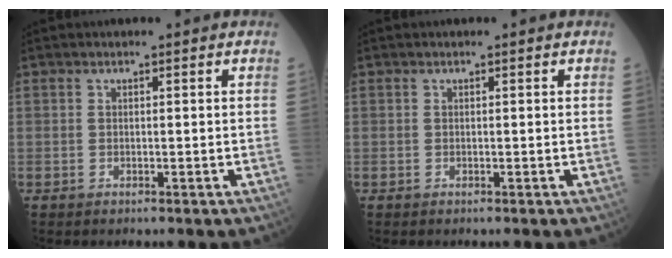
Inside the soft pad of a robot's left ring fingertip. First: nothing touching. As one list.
[{"total": 0.0}]